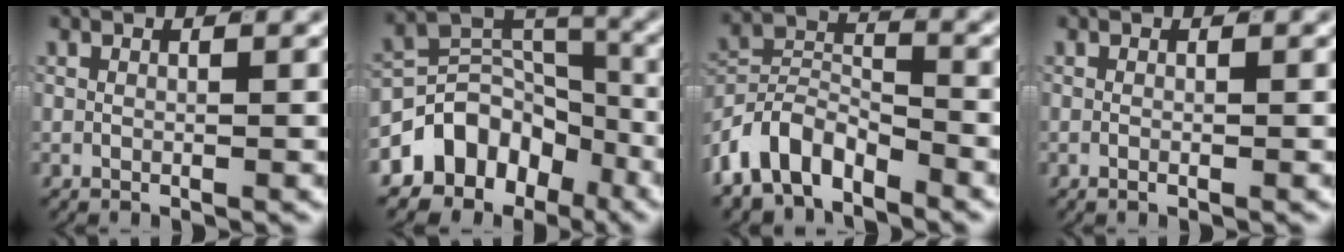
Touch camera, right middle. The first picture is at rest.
{"total": 13.3, "force": [-5.1, 10.3, 6.7], "torque": [-0.108, -0.022, -0.085]}
{"total": 8.4, "force": [-5.2, 5.4, 3.8], "torque": [-0.070, -0.018, -0.092]}
{"total": 0.7, "force": [-0.4, 0.4, 0.3], "torque": [-0.010, 0.002, -0.008]}